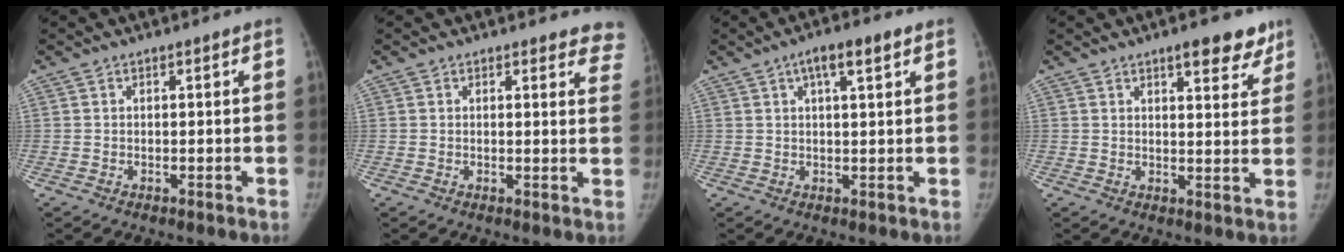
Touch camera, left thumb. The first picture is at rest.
{"total": 7.2, "force": [6.7, 2.3, 1.4], "torque": [0.031, -0.030, 0.041]}
{"total": 5.3, "force": [2.6, 1.4, 4.4], "torque": [-0.065, 0.005, 0.040]}
{"total": 7.6, "force": [5.2, 2.7, 4.8], "torque": [-0.028, -0.025, 0.067]}